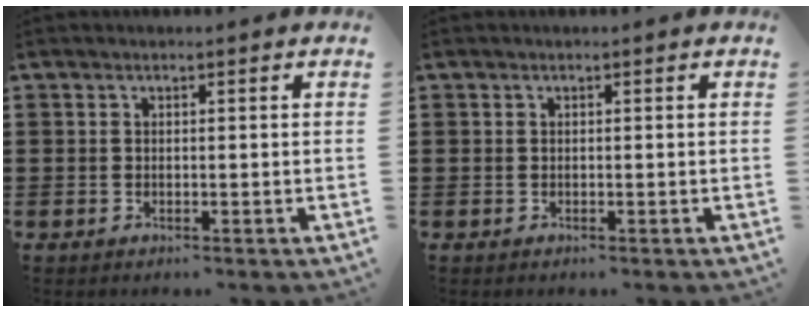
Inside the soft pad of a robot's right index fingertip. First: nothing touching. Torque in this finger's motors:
{"motor_torque": [1.54, 0.60, 0.00, 0.00]}